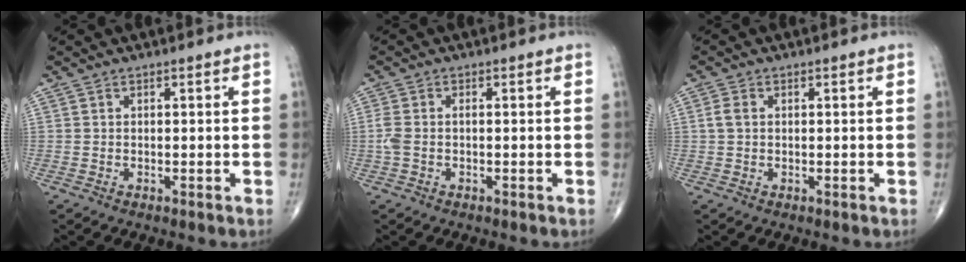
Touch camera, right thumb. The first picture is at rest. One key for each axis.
{"total": 2.8, "fx": -0.3, "fy": 1.5, "fz": 2.3, "tx": -0.072, "ty": 0.009, "tz": -0.009}
{"total": 2.1, "fx": 0.3, "fy": 1.5, "fz": 1.5, "tx": -0.037, "ty": 0.006, "tz": 0.005}